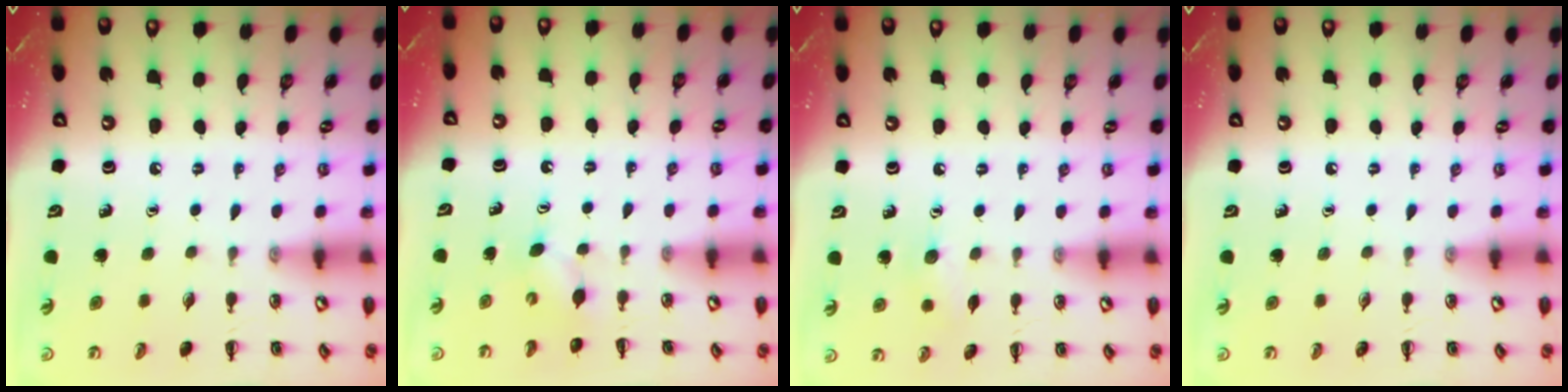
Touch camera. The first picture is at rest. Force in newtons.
{"total": 3.3, "press": 3.2, "slide": 0.7}
{"total": 5.9, "press": 5.7, "slide": 1.3}
{"total": 0.0}